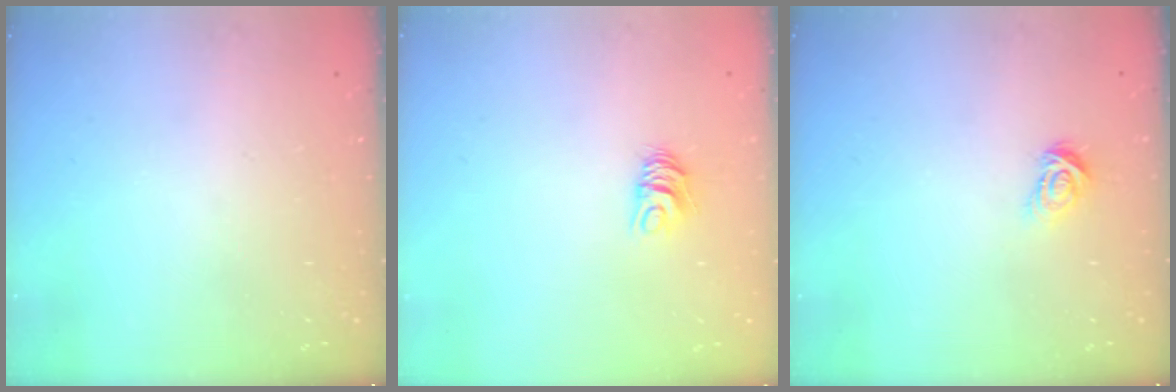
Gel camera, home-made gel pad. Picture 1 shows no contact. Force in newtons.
{"total": 6.2, "press": 6.2, "slide": 0.1}
{"total": 3.6, "press": 3.6, "slide": 0.4}